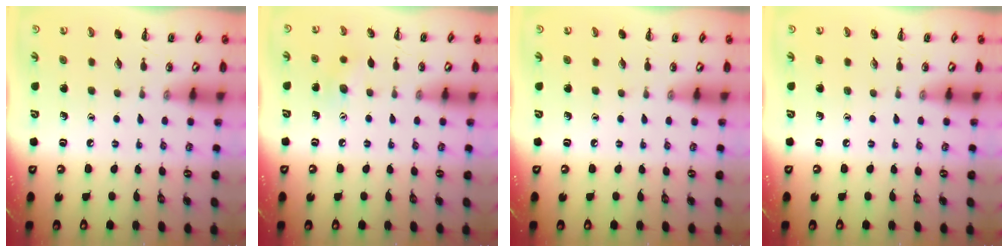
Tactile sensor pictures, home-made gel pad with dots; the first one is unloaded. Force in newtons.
{"total": 6.5, "press": 6.3, "slide": 1.6}
{"total": 0.0}
{"total": 0.0}